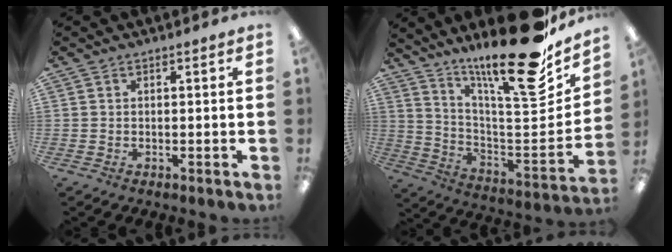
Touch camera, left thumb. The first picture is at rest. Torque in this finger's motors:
{"motor_torque": [0.95, 0.40, 1.50, -1.27, 0.15]}